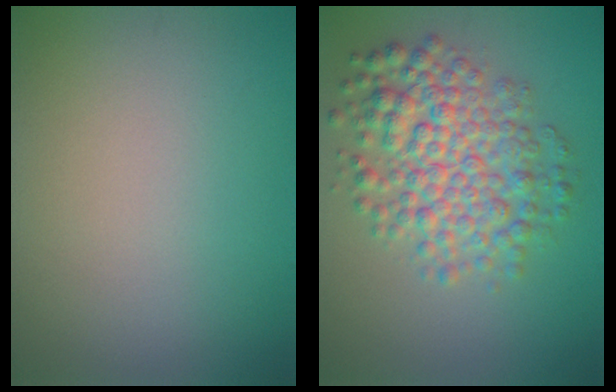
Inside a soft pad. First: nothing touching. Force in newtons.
{"total": 6.3, "press": 6.3, "slide": 0.1}